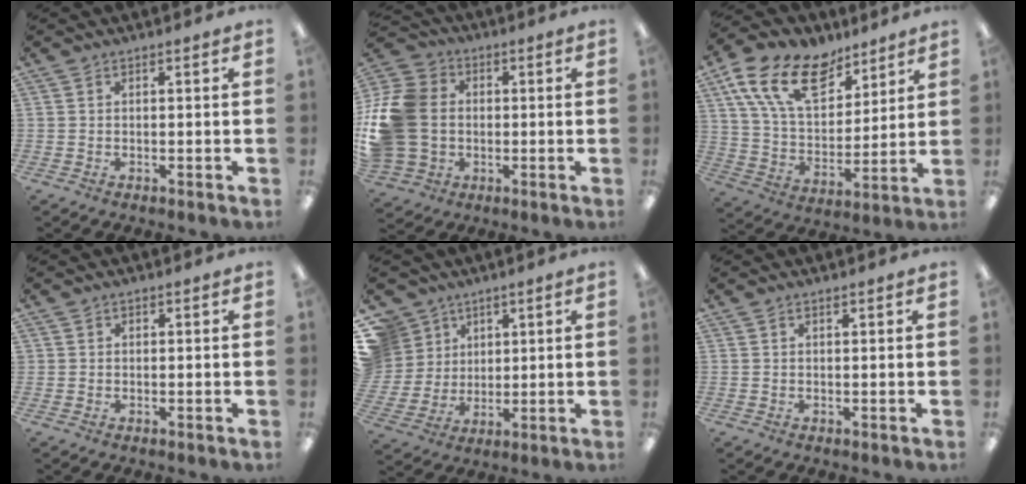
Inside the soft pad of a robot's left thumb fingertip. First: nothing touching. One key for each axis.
{"total": 19.0, "fx": 0.4, "fy": 15.4, "fz": 11.1, "tx": -0.230, "ty": 0.021, "tz": 0.018}
{"total": 18.9, "fx": 11.4, "fy": 10.5, "fz": 10.8, "tx": -0.202, "ty": -0.045, "tz": 0.209}
{"total": 0.6, "fx": 0.3, "fy": 0.5, "fz": 0.1, "tx": -0.004, "ty": 0.002, "tz": 0.006}
{"total": 10.3, "fx": 5.2, "fy": 8.7, "fz": 1.5, "tx": -0.064, "ty": -0.036, "tz": 0.107}
{"total": 0.7, "fx": 0.6, "fy": 0.2, "fz": 0.3, "tx": -0.008, "ty": 0.002, "tz": 0.010}